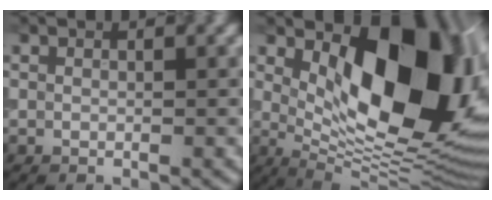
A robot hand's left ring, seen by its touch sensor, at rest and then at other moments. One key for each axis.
{"total": 14.8, "fx": 3.4, "fy": 6.7, "fz": 12.8, "tx": -0.164, "ty": -0.003, "tz": 0.052}